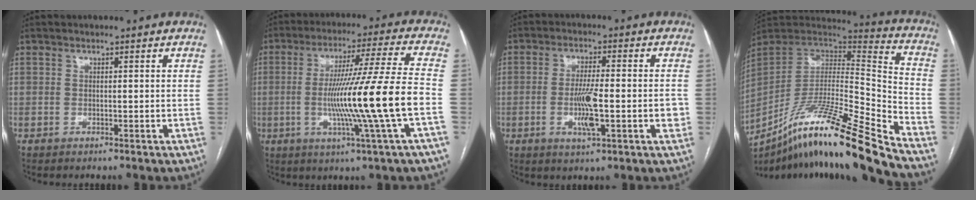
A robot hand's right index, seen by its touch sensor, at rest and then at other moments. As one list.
[{"total": 16.3, "force": [-3.5, -2.4, 15.8], "torque": [-0.279, -0.007, -0.063]}, {"total": 8.6, "force": [-1.8, 1.5, 8.2], "torque": [-0.141, 0.001, -0.029]}, {"total": 23.8, "force": [-18.2, -0.6, 15.4], "torque": [-0.246, -0.020, -0.329]}]